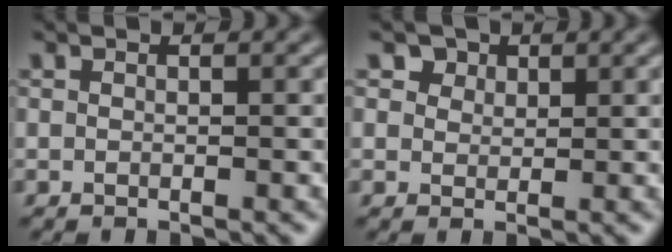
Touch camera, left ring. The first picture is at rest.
{"total": 3.2, "force": [2.1, 2.1, 1.1], "torque": [-0.034, -0.009, 0.037]}